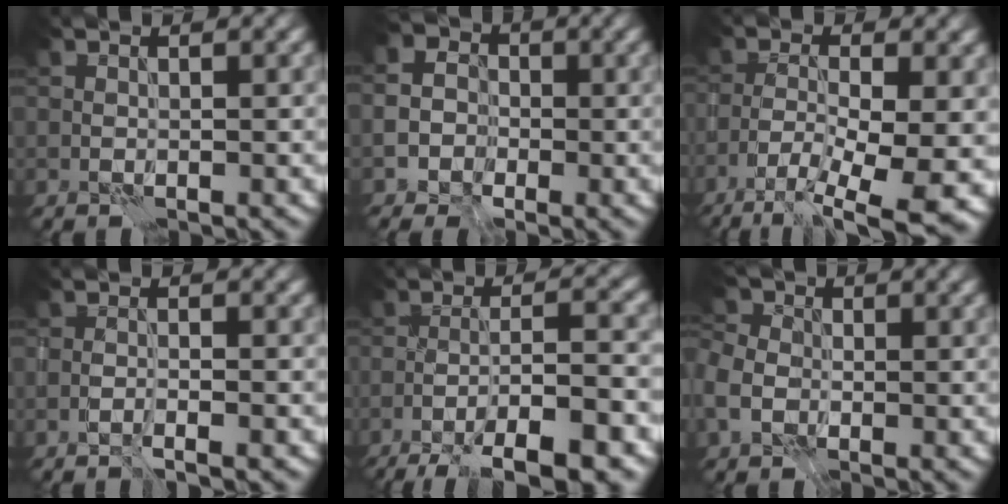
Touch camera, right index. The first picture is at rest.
{"total": 4.1, "force": [-1.6, 3.6, 1.3], "torque": [0.001, 0.007, -0.044]}
{"total": 10.2, "force": [-5.8, 2.7, 8.0], "torque": [-0.143, -0.016, -0.095]}
{"total": 1.5, "force": [-1.1, 0.2, 1.0], "torque": [-0.016, 0.002, -0.022]}
{"total": 10.1, "force": [-5.9, 2.0, 7.9], "torque": [-0.116, 0.010, -0.098]}
{"total": 4.4, "force": [-1.4, 3.5, 2.2], "torque": [-0.058, -0.004, -0.032]}